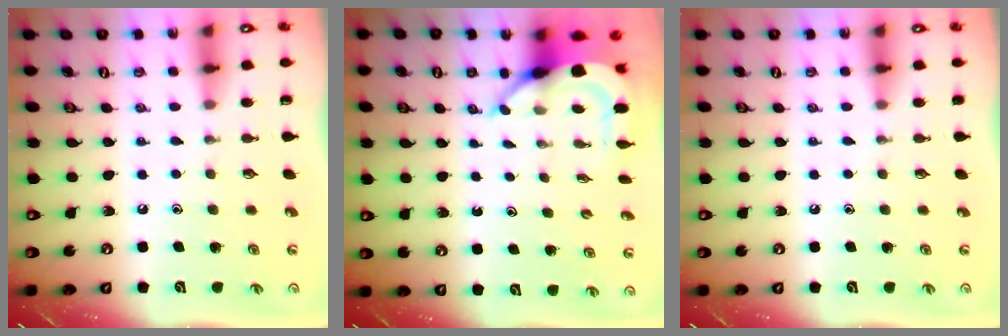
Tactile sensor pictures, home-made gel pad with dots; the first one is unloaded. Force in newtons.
{"total": 6.5, "press": 6.4, "slide": 0.9}
{"total": 0.0}